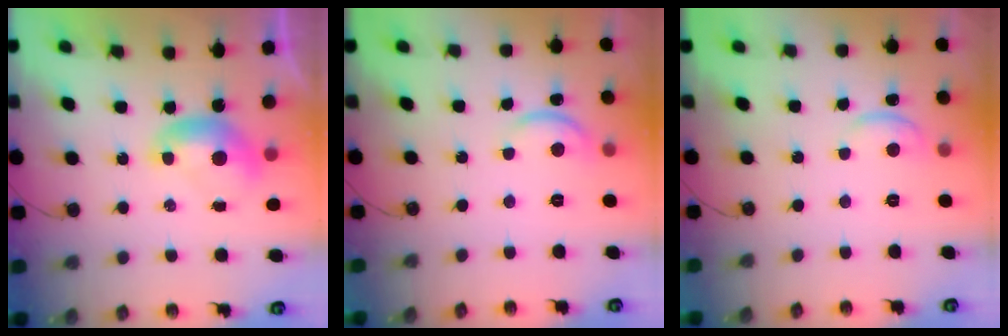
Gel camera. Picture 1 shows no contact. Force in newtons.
{"total": 2.7, "press": 2.6, "slide": 0.3}
{"total": 0.6, "press": 0.3, "slide": 0.5}